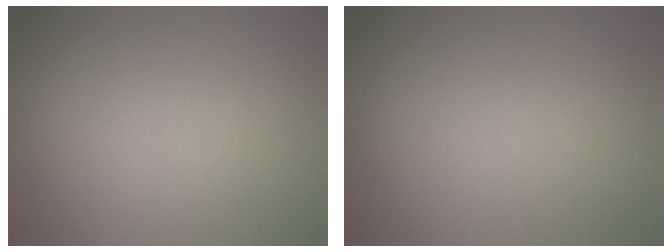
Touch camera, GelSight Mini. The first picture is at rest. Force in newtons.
{"total": 0.0}